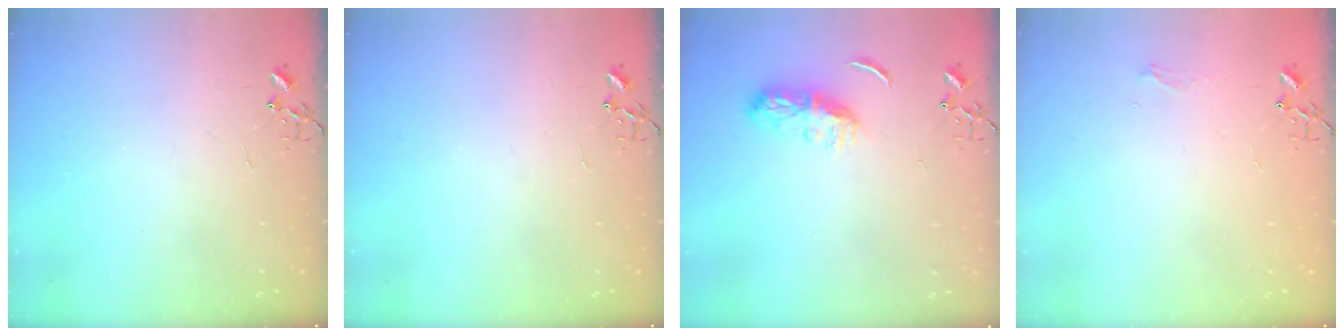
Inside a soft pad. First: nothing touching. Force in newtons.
{"total": 0.0}
{"total": 8.6, "press": 8.6, "slide": 0.5}
{"total": 4.7, "press": 4.7, "slide": 0.6}